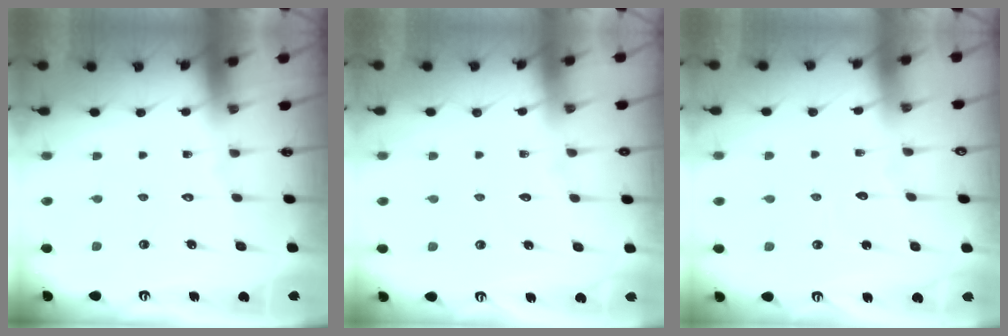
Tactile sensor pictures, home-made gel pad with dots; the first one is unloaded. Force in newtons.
{"total": 2.8, "press": 2.8, "slide": 0.4}
{"total": 3.8, "press": 3.8, "slide": 0.2}